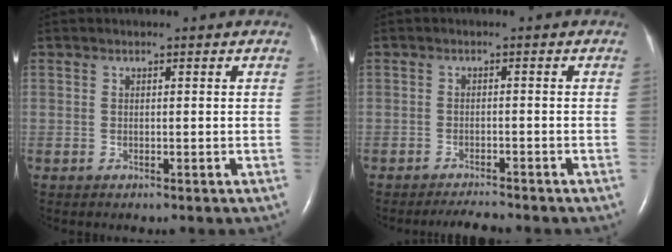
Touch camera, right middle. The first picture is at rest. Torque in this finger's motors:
{"motor_torque": [-0.12, -0.12, 0.01, 0.00]}